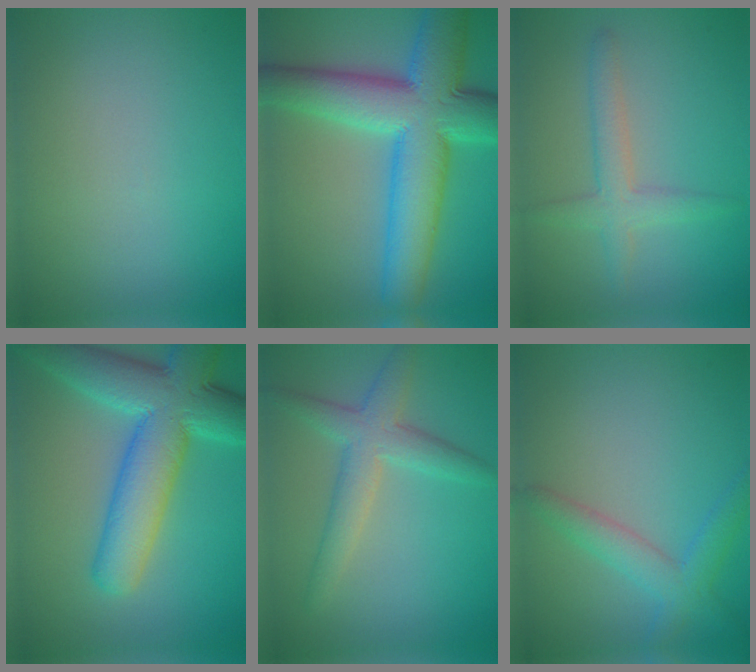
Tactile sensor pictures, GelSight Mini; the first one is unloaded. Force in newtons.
{"total": 12.2, "press": 12.2, "slide": 0.2}
{"total": 2.9, "press": 2.9, "slide": 0.2}
{"total": 10.0, "press": 10.0, "slide": 0.8}
{"total": 4.0, "press": 4.0, "slide": 0.1}
{"total": 2.2, "press": 2.2, "slide": 0.2}